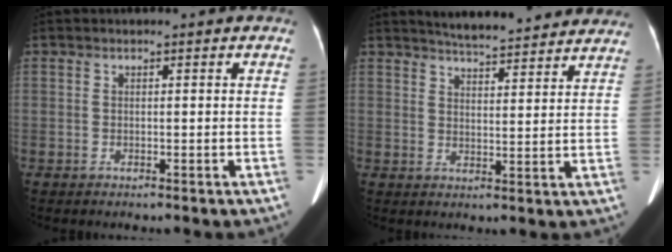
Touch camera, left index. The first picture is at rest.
{"total": 15.9, "force": [14.7, 2.2, 5.4], "torque": [-0.070, 0.009, 0.182]}